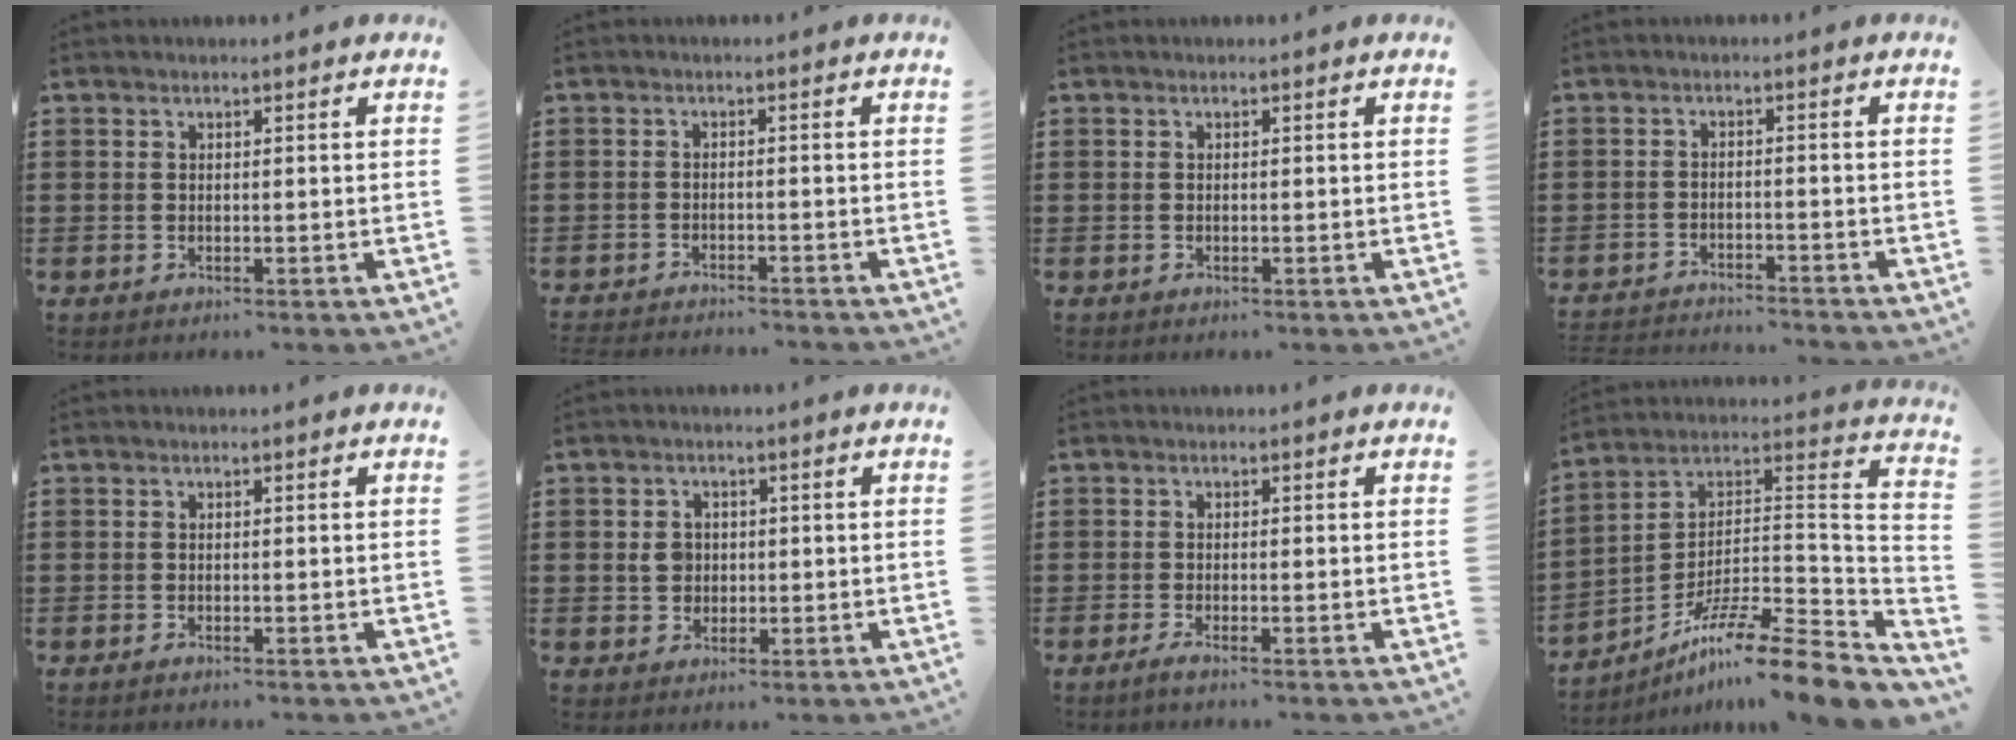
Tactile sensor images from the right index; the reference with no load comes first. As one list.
[{"total": 2.0, "force": [-2.0, -0.2, -0.1], "torque": [-0.001, 0.000, -0.044]}, {"total": 0.0}, {"total": 2.7, "force": [-2.7, -0.2, 0.0], "torque": [-0.004, -0.001, -0.059]}, {"total": 0.0}, {"total": 3.0, "force": [0.1, 2.6, 1.5], "torque": [-0.036, 0.010, -0.001]}, {"total": 0.8, "force": [-0.4, 0.0, 0.7], "torque": [-0.011, -0.005, -0.007]}, {"total": 12.0, "force": [-9.7, 0.3, 7.2], "torque": [-0.110, 0.008, -0.187]}]